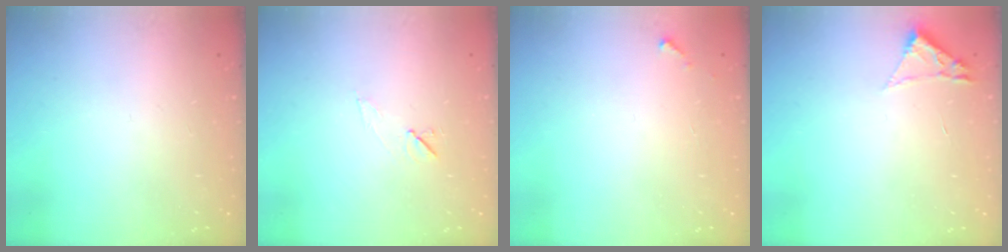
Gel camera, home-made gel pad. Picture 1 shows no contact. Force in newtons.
{"total": 5.2, "press": 4.7, "slide": 2.1}
{"total": 2.8, "press": 2.8, "slide": 0.1}
{"total": 1.8, "press": 1.8, "slide": 0.2}